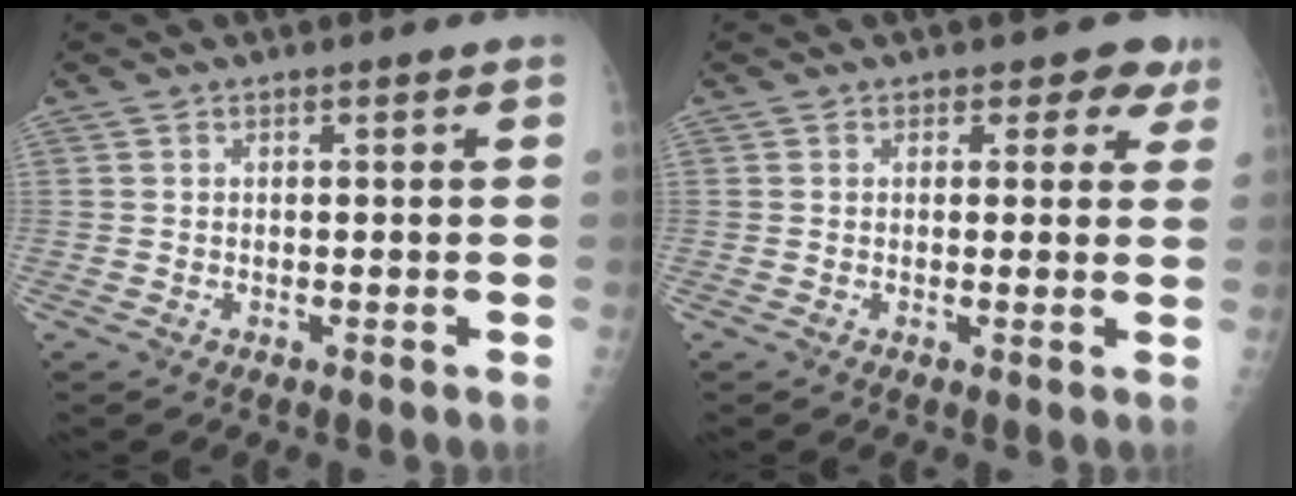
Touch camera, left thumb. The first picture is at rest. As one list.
[{"total": 3.9, "force": [2.4, 2.8, 1.4], "torque": [0.023, -0.008, 0.018]}]